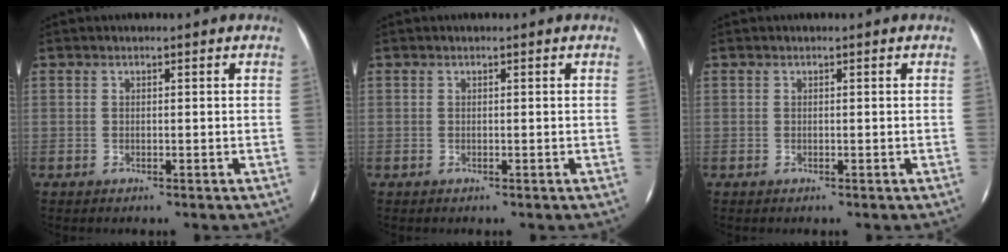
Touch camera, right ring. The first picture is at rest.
{"total": 0.0}
{"total": 0.0}